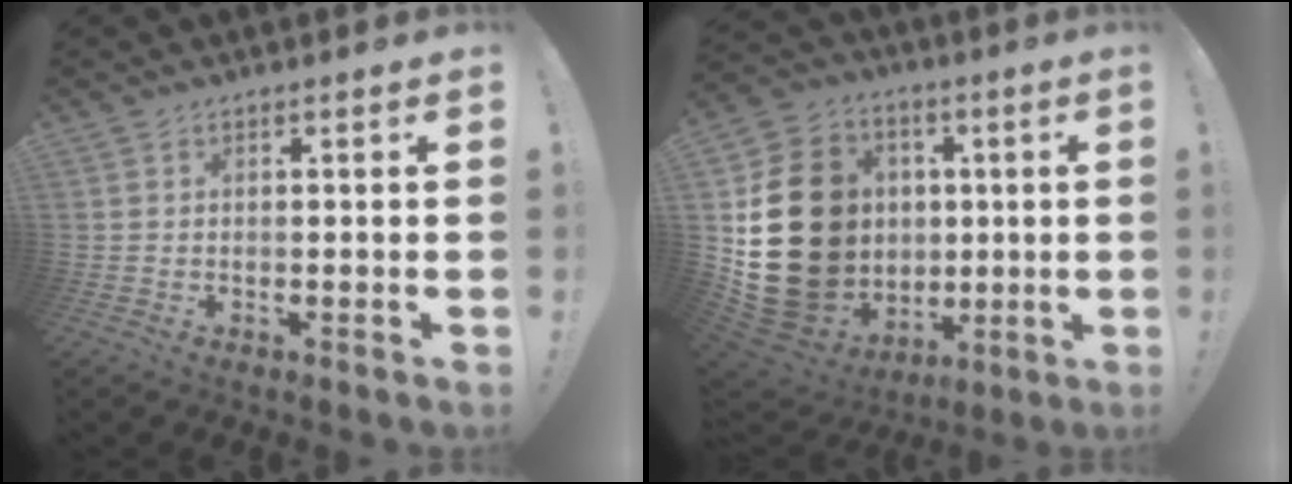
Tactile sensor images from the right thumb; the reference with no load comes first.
{"total": 24.9, "force": [1.8, 21.3, 12.8], "torque": [-0.230, 0.001, 0.094]}